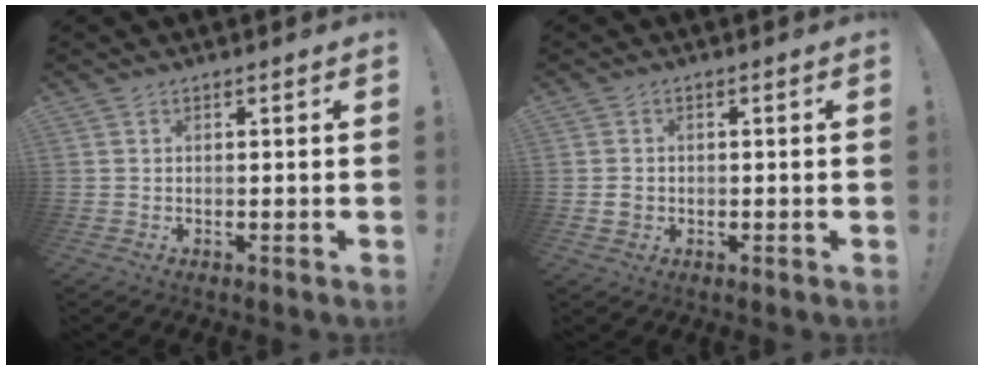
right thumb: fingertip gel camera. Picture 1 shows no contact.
{"total": 2.3, "force": [-0.3, 2.0, 1.2], "torque": [-0.014, 0.002, -0.005]}